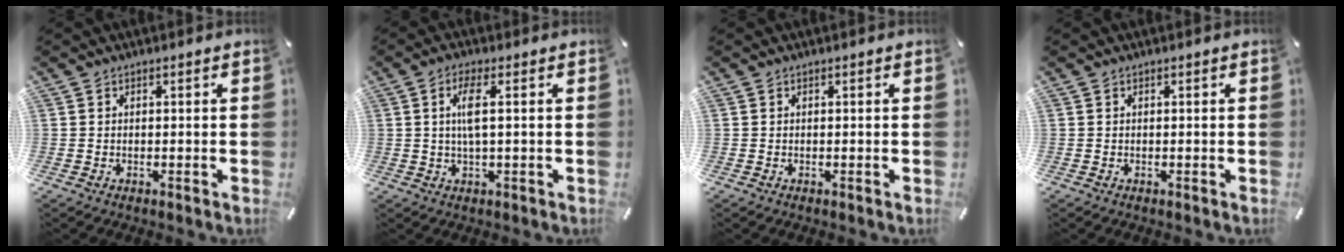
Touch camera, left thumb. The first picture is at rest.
{"total": 5.5, "force": [0.8, 1.1, 5.3], "torque": [-0.118, -0.004, 0.006]}
{"total": 0.0}
{"total": 0.0}